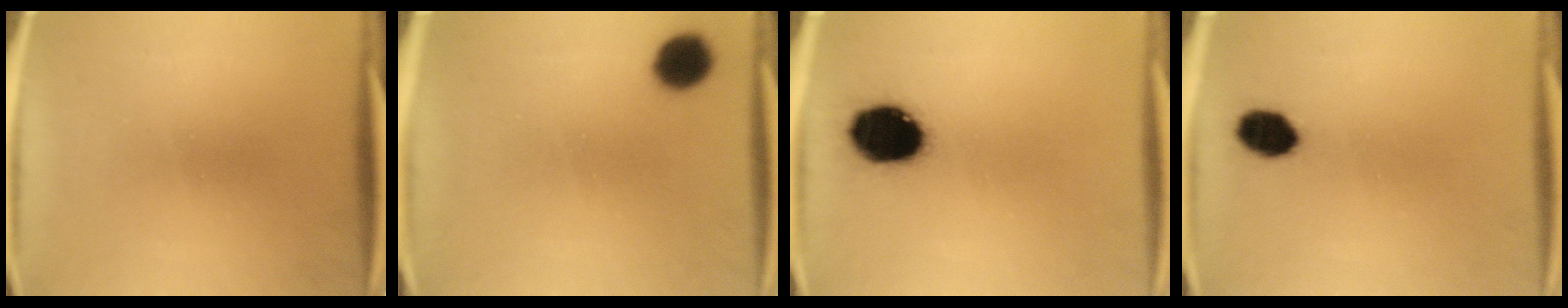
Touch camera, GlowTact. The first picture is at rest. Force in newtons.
{"total": 6.9}
{"total": 14.5}
{"total": 6.4}